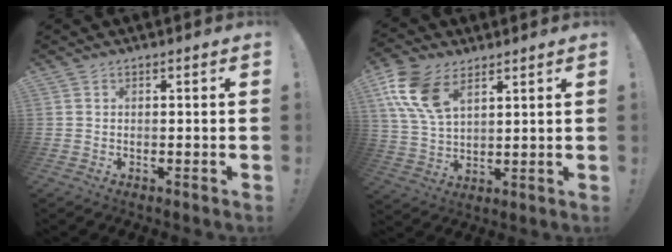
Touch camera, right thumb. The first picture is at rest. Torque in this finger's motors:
{"motor_torque": [0.23, 0.32, 0.67, 0.57, 0.08]}